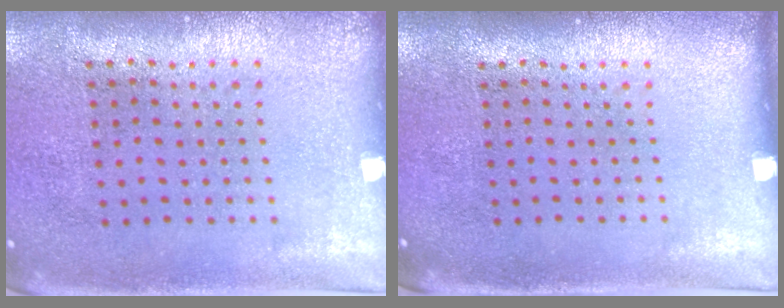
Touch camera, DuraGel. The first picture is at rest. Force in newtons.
{"total": 0.0}